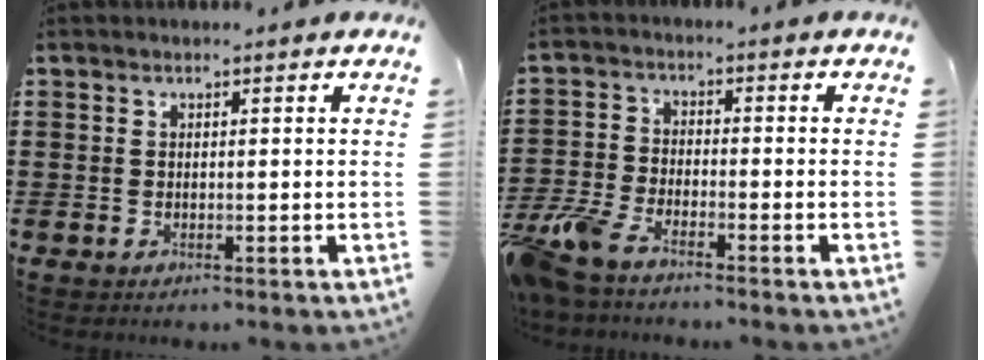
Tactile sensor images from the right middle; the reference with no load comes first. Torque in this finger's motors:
{"motor_torque": [2.14, 0.00, 0.34, 0.21]}